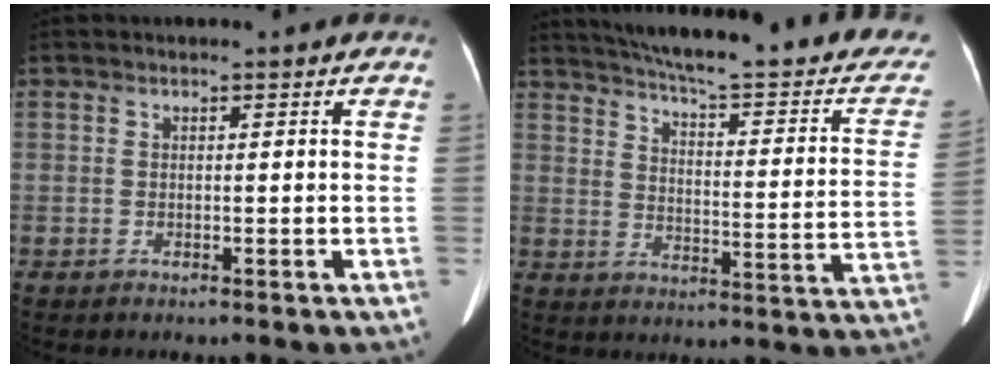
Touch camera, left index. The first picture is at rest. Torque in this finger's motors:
{"motor_torque": [0.46, -0.91, 0.06, 0.08]}